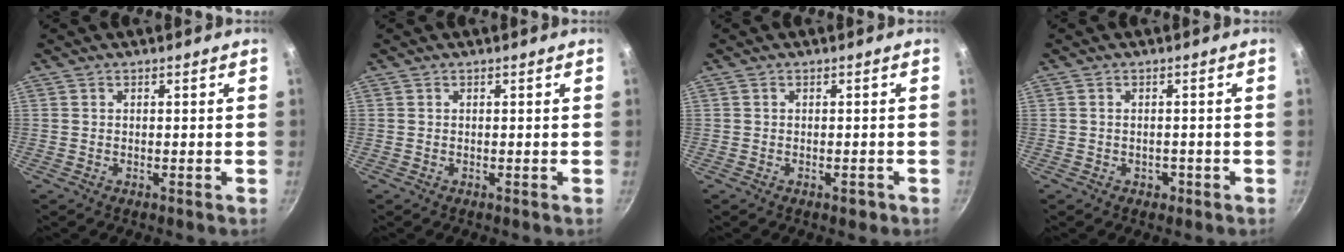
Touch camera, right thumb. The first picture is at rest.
{"total": 0.0}
{"total": 1.7, "force": [-0.8, 1.0, 1.1], "torque": [-0.008, 0.010, -0.009]}
{"total": 1.5, "force": [-0.6, 1.2, 0.8], "torque": [-0.008, 0.008, -0.003]}